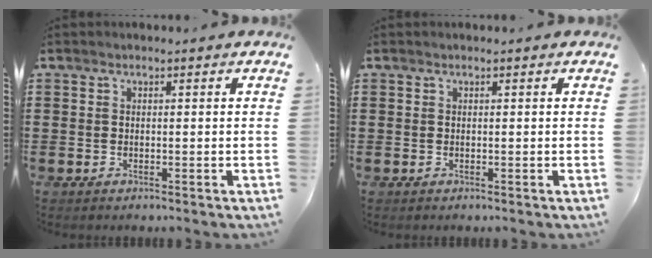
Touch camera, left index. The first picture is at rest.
{"total": 0.0}